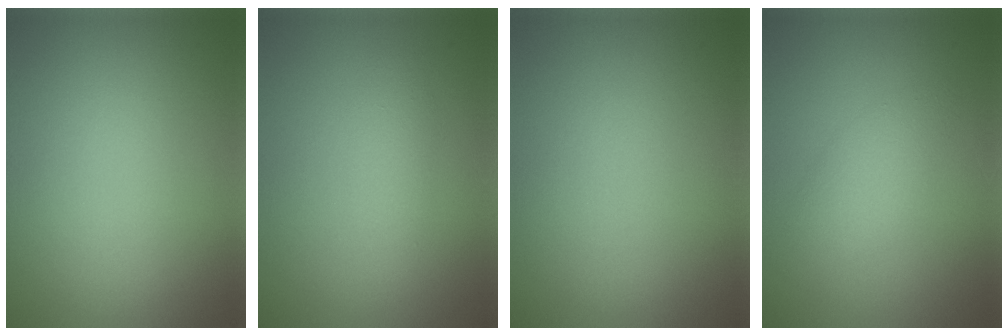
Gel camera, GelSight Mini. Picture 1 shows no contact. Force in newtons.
{"total": 1.6, "press": 1.6, "slide": 0.1}
{"total": 0.0}
{"total": 2.1, "press": 2.1, "slide": 0.0}